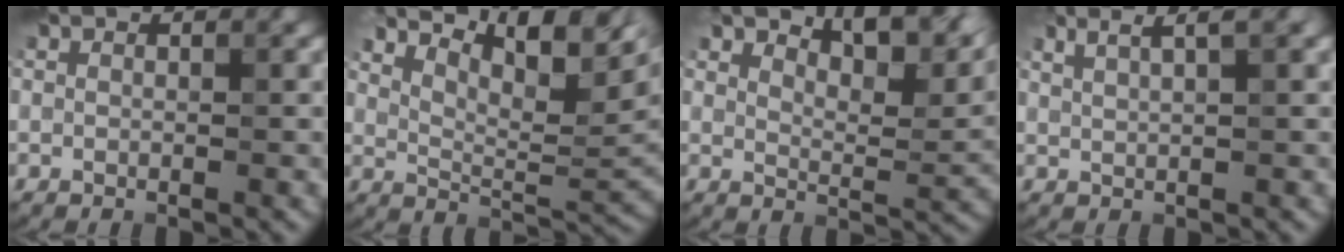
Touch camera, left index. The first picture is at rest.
{"total": 10.8, "force": [6.6, 3.6, 7.7], "torque": [-0.125, 0.017, 0.113]}
{"total": 8.6, "force": [6.4, 2.6, 5.1], "torque": [-0.077, 0.008, 0.106]}
{"total": 4.0, "force": [2.5, 1.2, 2.9], "torque": [-0.023, 0.018, 0.018]}